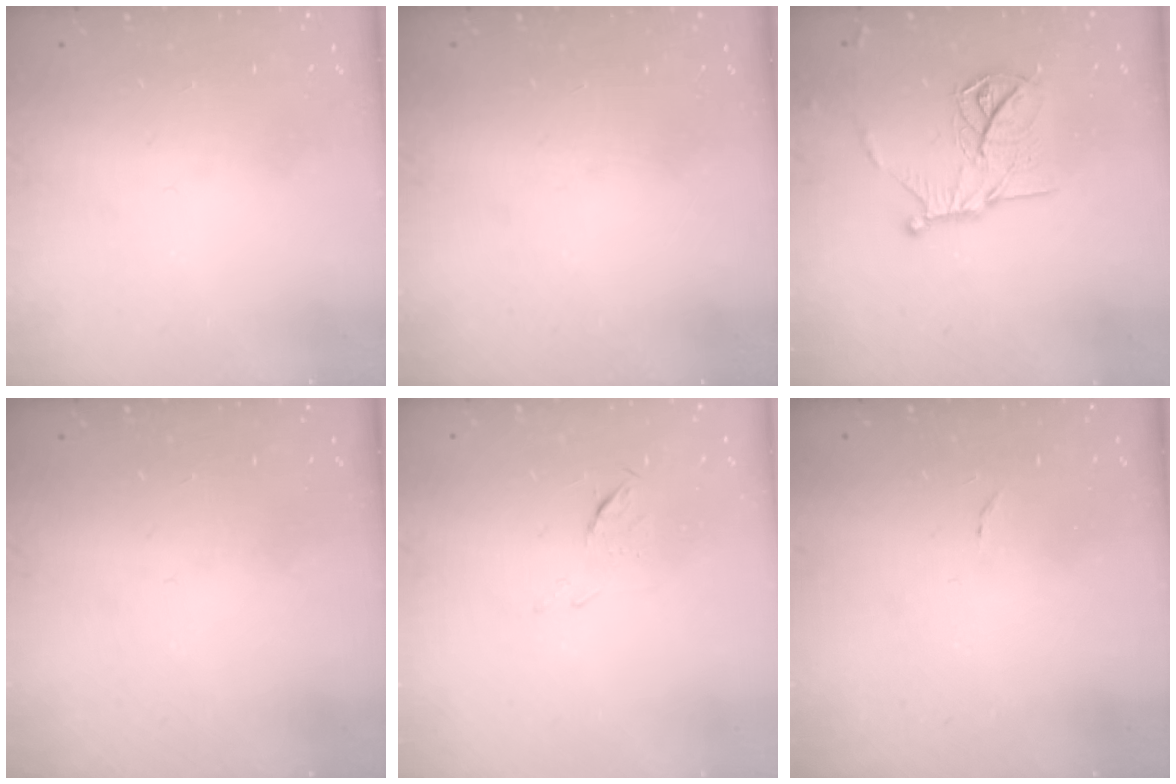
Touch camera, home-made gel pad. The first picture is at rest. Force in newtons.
{"total": 0.0}
{"total": 14.3, "press": 14.2, "slide": 0.5}
{"total": 0.0}
{"total": 4.1, "press": 3.9, "slide": 1.2}
{"total": 5.0, "press": 5.0, "slide": 0.3}